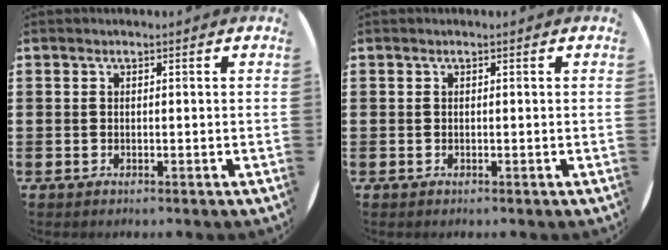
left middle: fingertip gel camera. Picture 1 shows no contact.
{"total": 0.0}